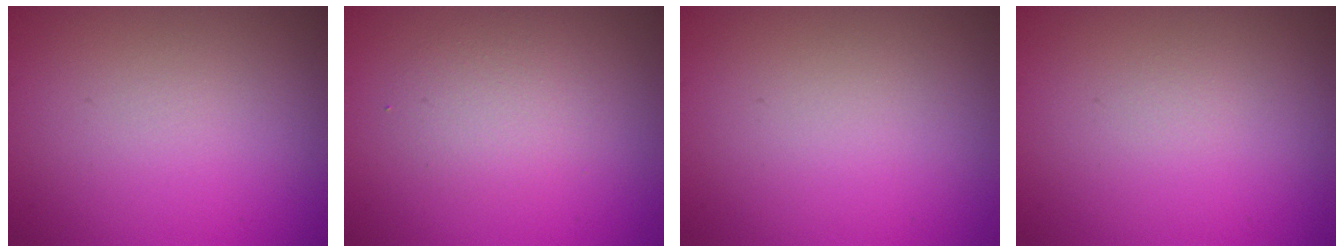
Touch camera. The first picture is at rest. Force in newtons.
{"total": 2.1, "press": 2.1, "slide": 0.2}
{"total": 0.0}
{"total": 0.0}